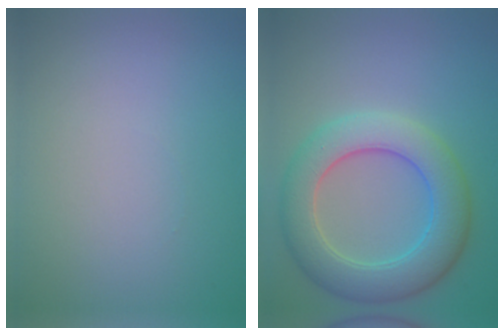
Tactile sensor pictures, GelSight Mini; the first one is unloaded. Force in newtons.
{"total": 6.8, "press": 6.8, "slide": 0.3}